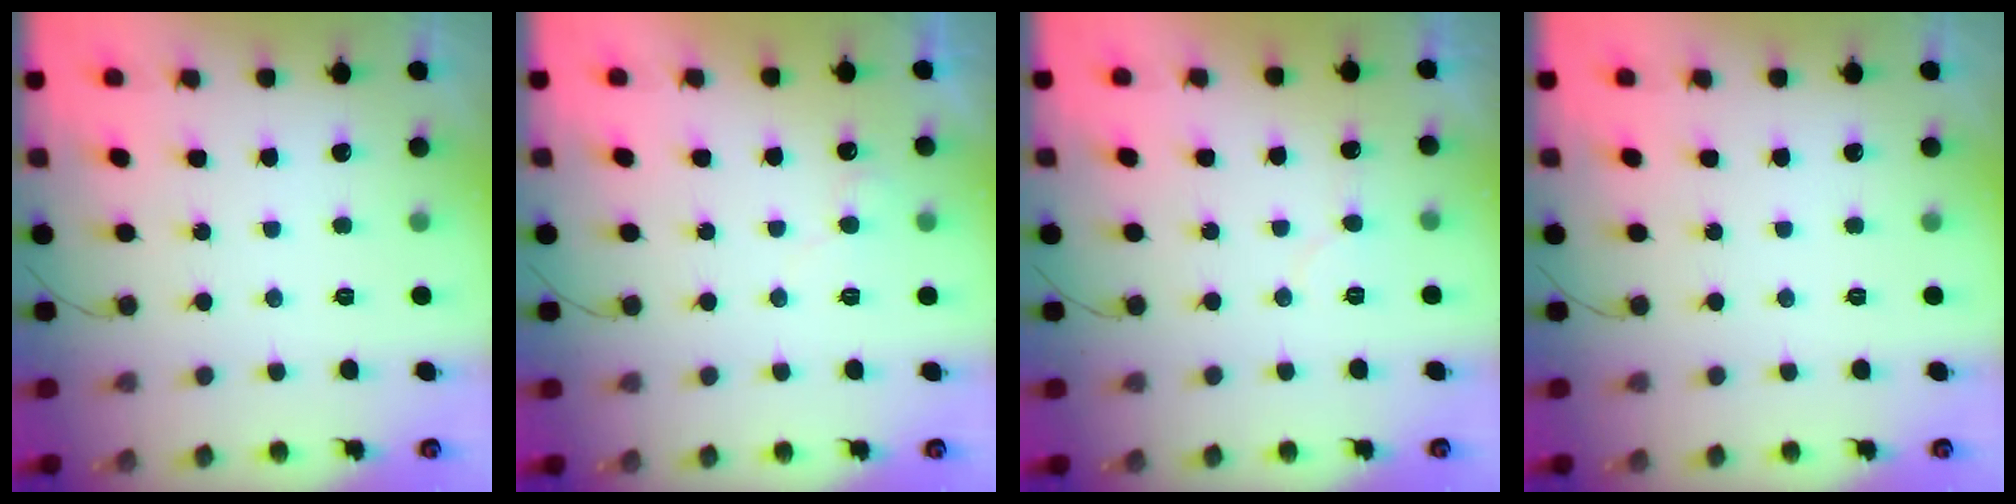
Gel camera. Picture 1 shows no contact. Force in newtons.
{"total": 6.5, "press": 6.5, "slide": 0.5}
{"total": 5.6, "press": 5.6, "slide": 0.5}
{"total": 0.0}